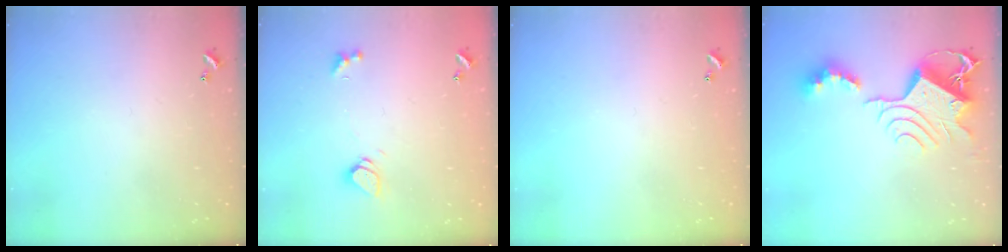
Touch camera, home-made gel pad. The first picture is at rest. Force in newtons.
{"total": 2.4, "press": 2.3, "slide": 0.3}
{"total": 0.0}
{"total": 14.2, "press": 14.2, "slide": 1.2}